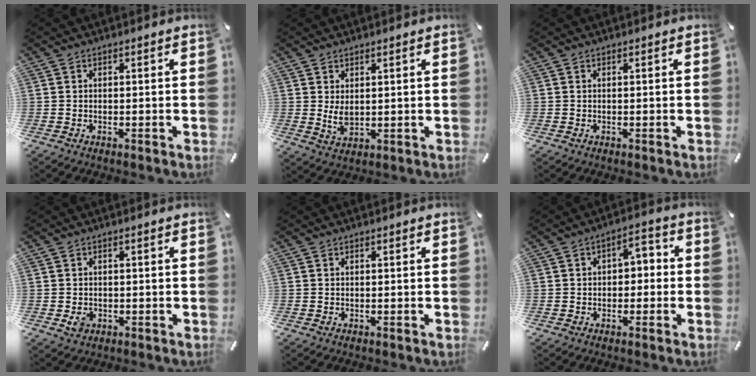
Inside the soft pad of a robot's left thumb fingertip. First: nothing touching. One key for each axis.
{"total": 4.1, "fx": 1.0, "fy": 2.5, "fz": 3.0, "tx": -0.071, "ty": -0.011, "tz": 0.014}
{"total": 0.0}
{"total": 2.4, "fx": -0.7, "fy": 2.0, "fz": 1.1, "tx": -0.019, "ty": -0.004, "tz": -0.014}
{"total": 0.0}
{"total": 4.0, "fx": -1.6, "fy": 2.9, "fz": 2.2, "tx": -0.026, "ty": 0.011, "tz": -0.037}